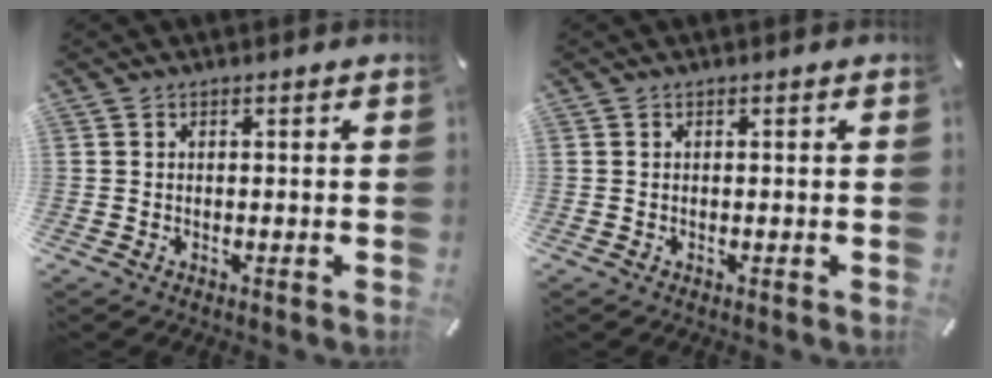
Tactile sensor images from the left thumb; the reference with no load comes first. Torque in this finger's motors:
{"motor_torque": [-0.01, 0.01, 0.00, 0.00, 0.00]}